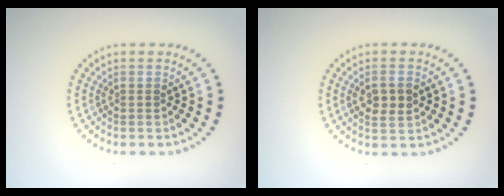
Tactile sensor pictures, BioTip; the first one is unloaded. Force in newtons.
{"total": 2.5, "press": 2.5, "slide": 0.5}